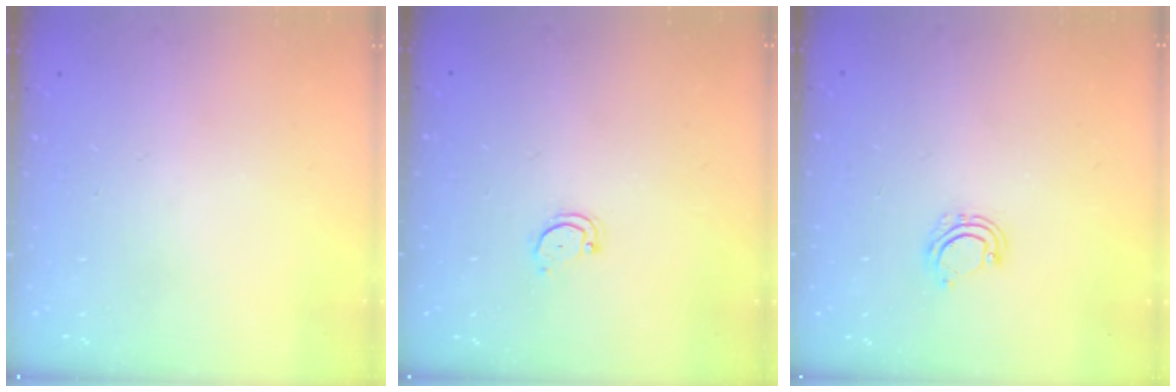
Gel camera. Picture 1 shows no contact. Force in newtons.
{"total": 3.0, "press": 3.0, "slide": 0.2}
{"total": 6.0, "press": 5.8, "slide": 1.6}